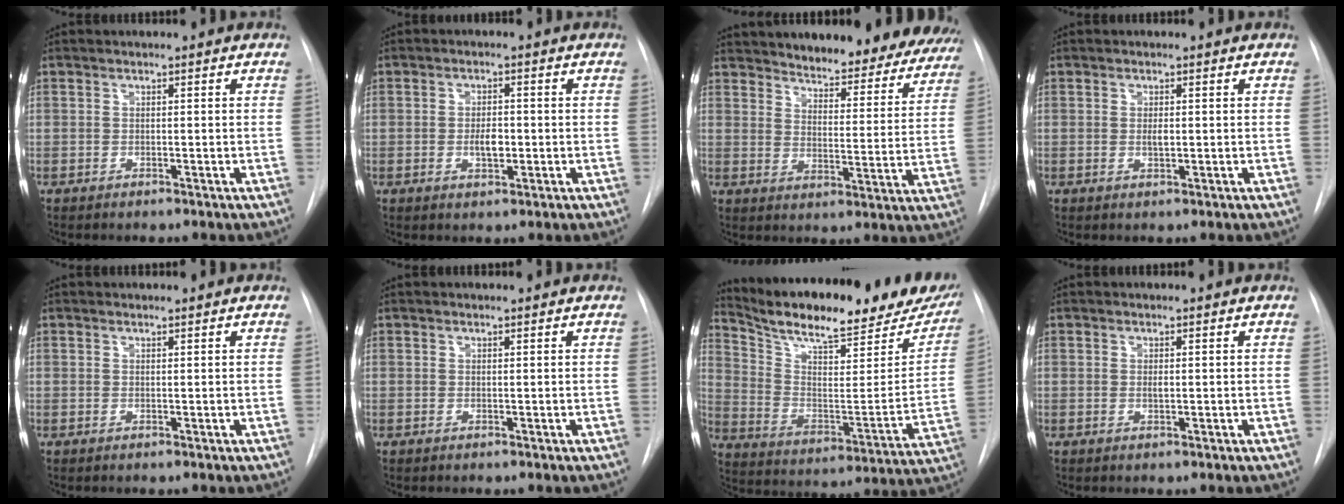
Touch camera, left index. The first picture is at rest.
{"total": 3.2, "force": [-0.5, 1.4, 2.8], "torque": [-0.046, 0.002, -0.006]}
{"total": 21.9, "force": [19.2, 4.9, 9.5], "torque": [-0.109, -0.038, 0.228]}
{"total": 1.4, "force": [0.1, 0.5, 1.3], "torque": [-0.025, -0.001, 0.002]}
{"total": 0.0}
{"total": 0.0}
{"total": 28.3, "force": [23.3, 6.0, 14.9], "torque": [-0.233, -0.041, 0.322]}
{"total": 0.8, "force": [0.1, 0.3, 0.7], "torque": [-0.015, -0.001, 0.002]}